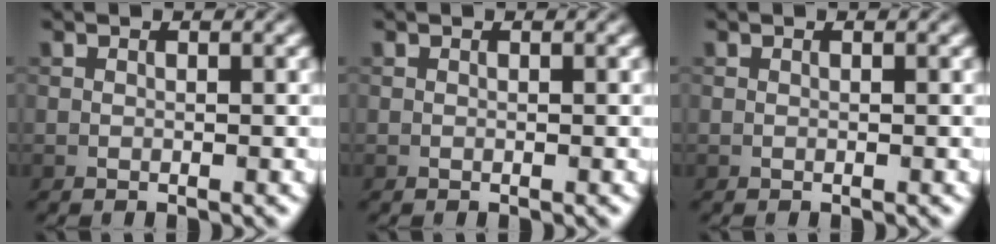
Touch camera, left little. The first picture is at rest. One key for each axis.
{"total": 0.0}
{"total": 0.0}